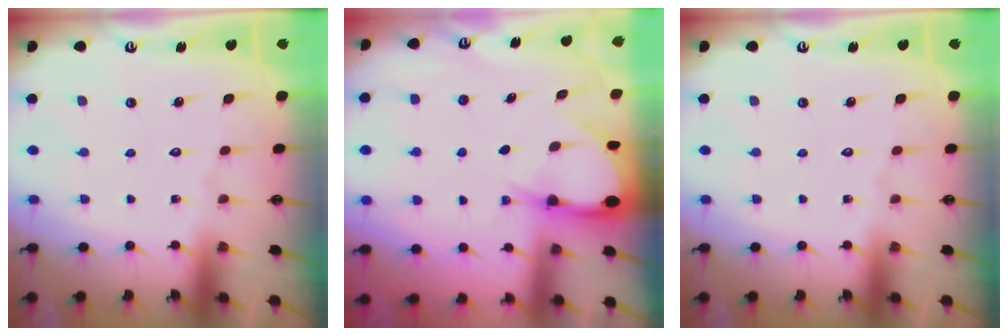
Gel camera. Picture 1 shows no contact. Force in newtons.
{"total": 5.0, "press": 5.0, "slide": 0.8}
{"total": 0.0}